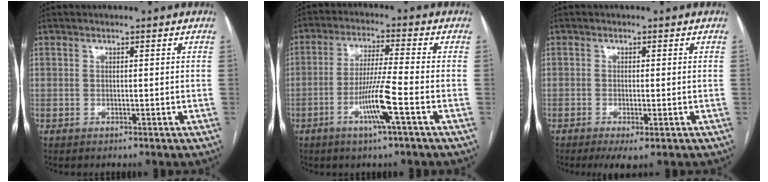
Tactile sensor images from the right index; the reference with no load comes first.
{"total": 8.2, "force": [-3.3, -0.8, 7.5], "torque": [-0.144, -0.009, -0.065]}
{"total": 3.2, "force": [-1.6, 0.7, 2.7], "torque": [-0.048, -0.010, -0.022]}